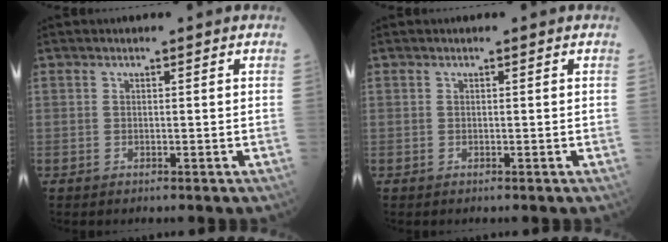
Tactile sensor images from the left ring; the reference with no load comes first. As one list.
[{"total": 0.0}]